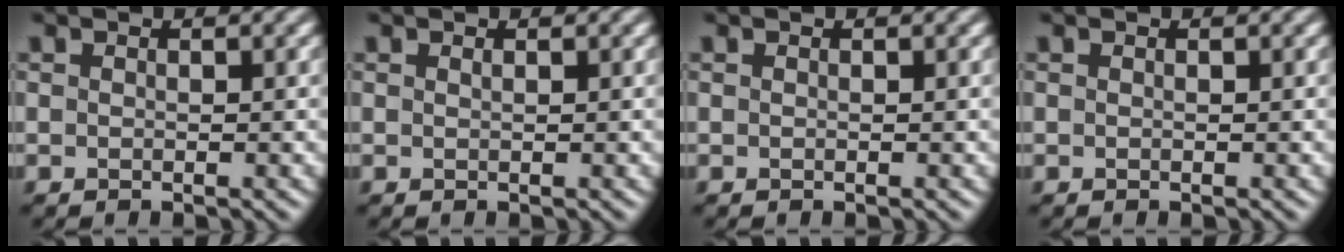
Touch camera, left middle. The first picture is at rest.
{"total": 0.0}
{"total": 0.0}
{"total": 0.0}